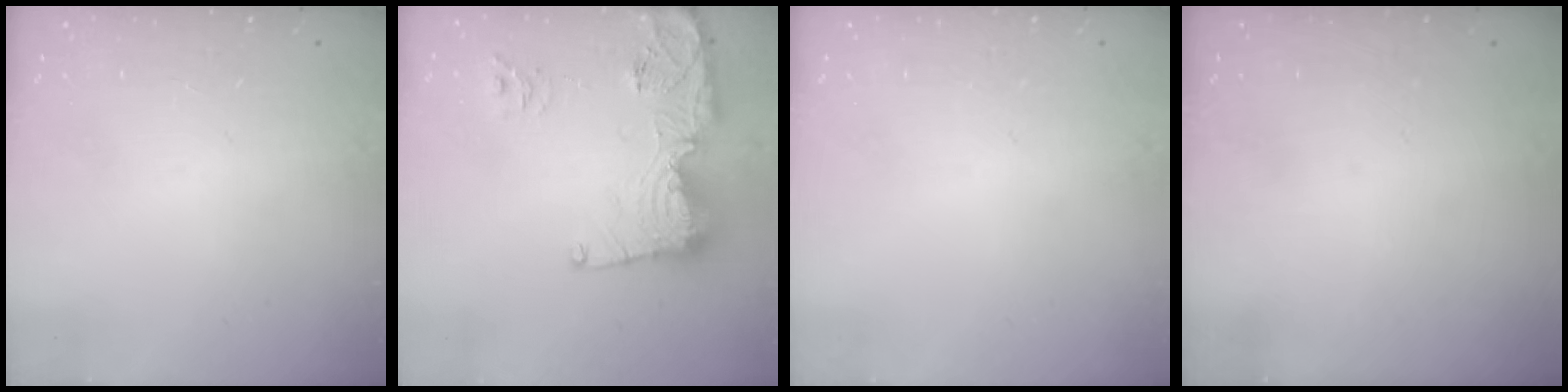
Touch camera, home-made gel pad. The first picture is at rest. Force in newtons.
{"total": 17.1, "press": 17.0, "slide": 1.9}
{"total": 0.0}
{"total": 0.0}